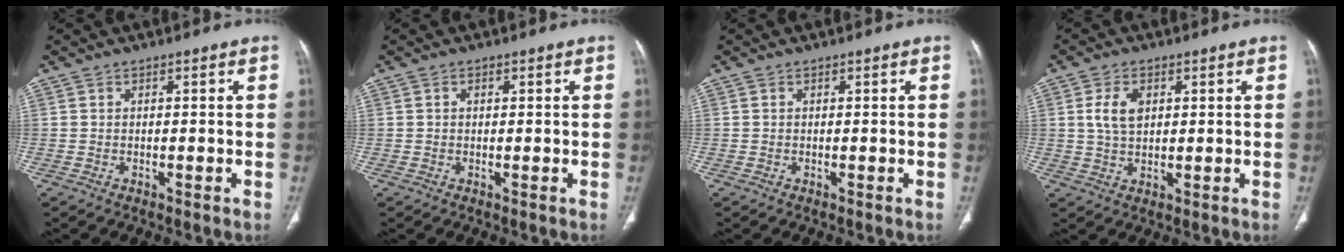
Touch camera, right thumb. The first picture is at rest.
{"total": 0.7, "force": [0.2, 0.5, 0.4], "torque": [-0.006, 0.000, 0.004]}
{"total": 0.0}
{"total": 5.3, "force": [1.4, 3.3, 3.9], "torque": [-0.071, -0.002, 0.028]}